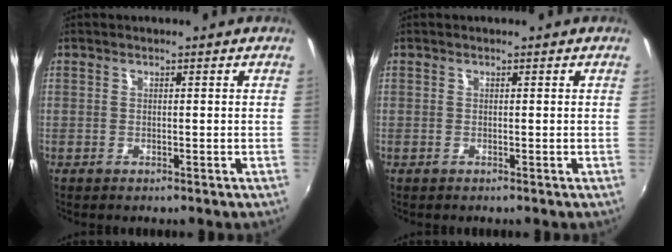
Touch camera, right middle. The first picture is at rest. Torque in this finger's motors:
{"motor_torque": [-0.03, -0.01, 0.00, 0.00]}